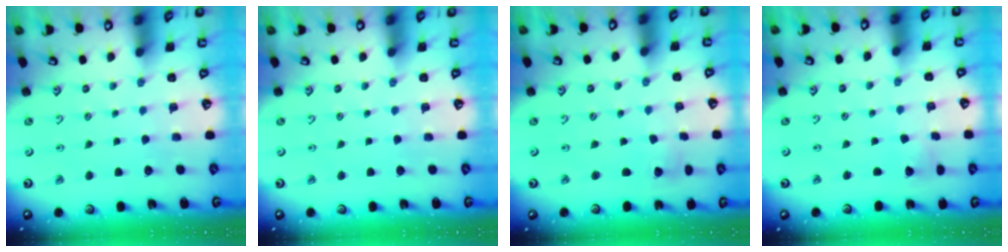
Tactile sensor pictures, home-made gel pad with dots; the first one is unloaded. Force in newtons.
{"total": 0.0}
{"total": 2.0, "press": 2.0, "slide": 0.2}
{"total": 3.8, "press": 3.8, "slide": 0.4}